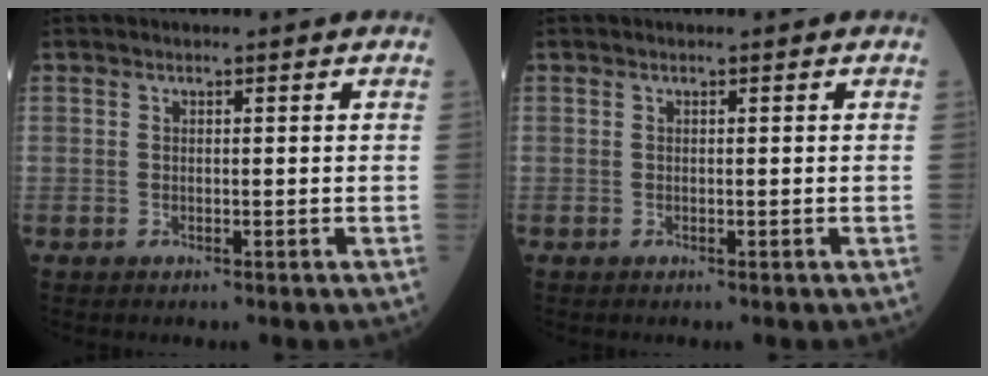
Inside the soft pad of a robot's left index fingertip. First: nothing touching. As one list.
[{"total": 0.0}]